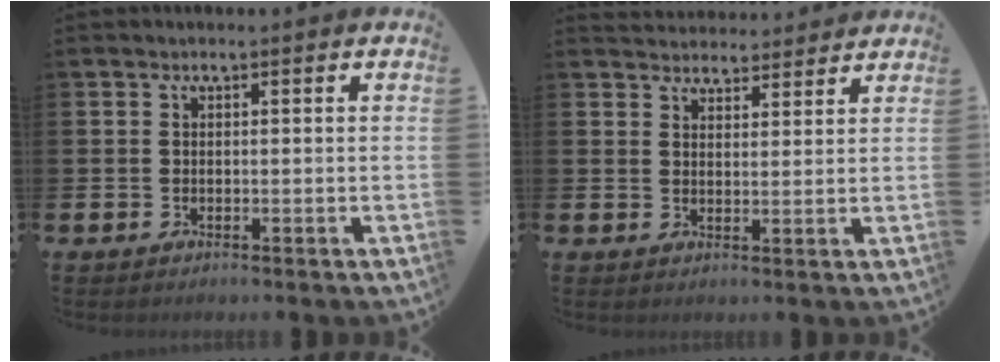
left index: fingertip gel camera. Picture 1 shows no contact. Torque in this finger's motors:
{"motor_torque": [1.06, -1.08, 0.07, 0.00]}